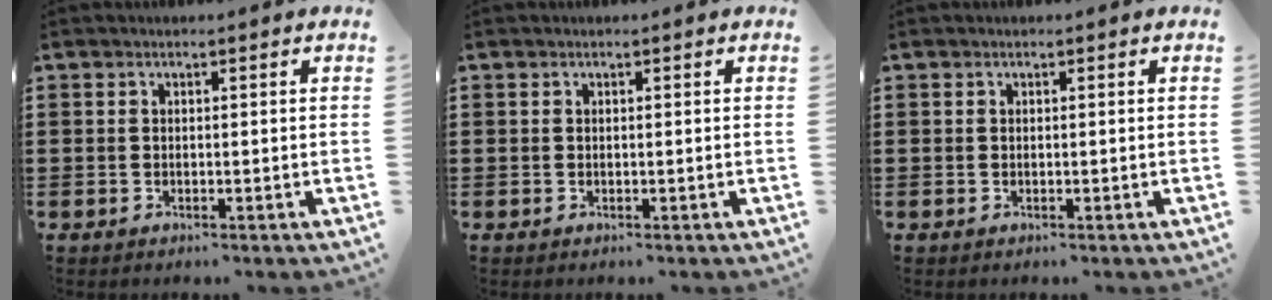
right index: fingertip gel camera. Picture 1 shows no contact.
{"total": 0.0}
{"total": 0.0}